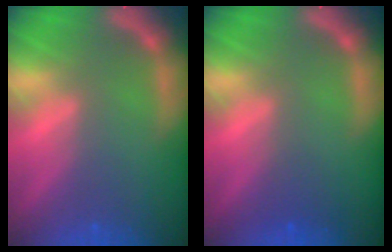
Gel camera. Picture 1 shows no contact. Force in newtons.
{"total": 1.0}